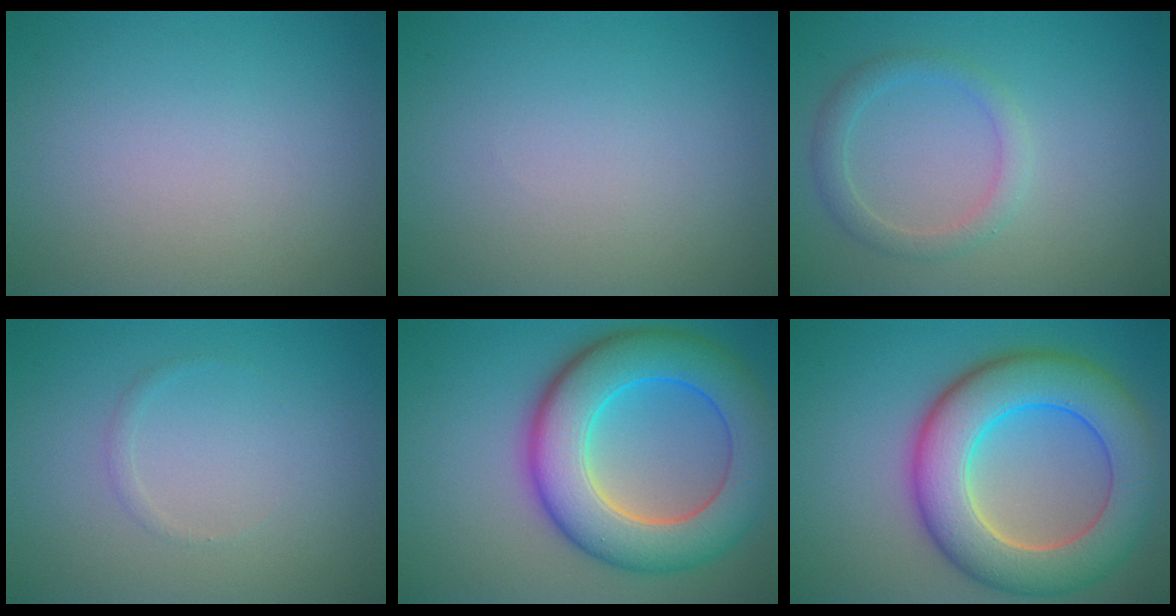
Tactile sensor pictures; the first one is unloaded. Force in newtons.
{"total": 0.0}
{"total": 2.1, "press": 2.1, "slide": 0.1}
{"total": 0.6, "press": 0.6, "slide": 0.1}
{"total": 10.4, "press": 10.4, "slide": 0.3}
{"total": 10.2, "press": 10.2, "slide": 0.6}